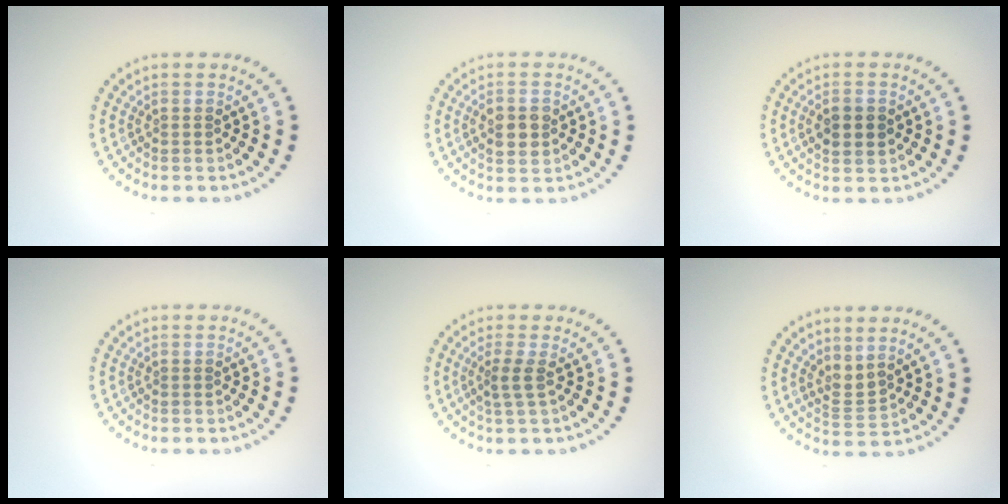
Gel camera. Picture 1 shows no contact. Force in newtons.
{"total": 2.7, "press": 2.7, "slide": 0.1}
{"total": 2.5, "press": 2.5, "slide": 0.1}
{"total": 0.0}
{"total": 1.7, "press": 1.2, "slide": 1.3}
{"total": 1.8, "press": 1.2, "slide": 1.3}